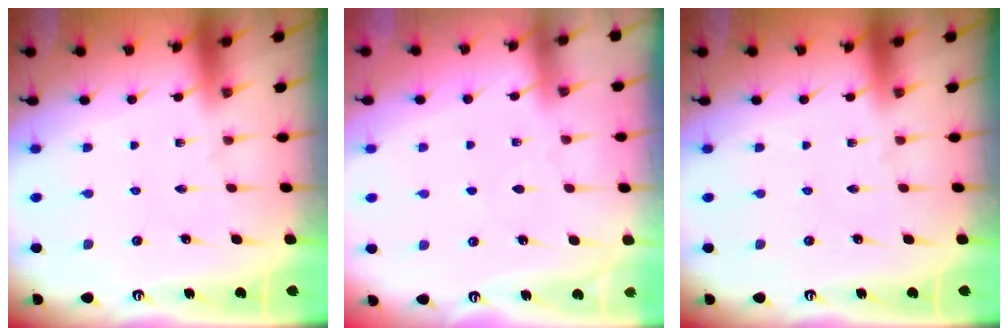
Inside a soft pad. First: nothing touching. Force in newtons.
{"total": 4.5, "press": 4.4, "slide": 0.7}
{"total": 0.0}